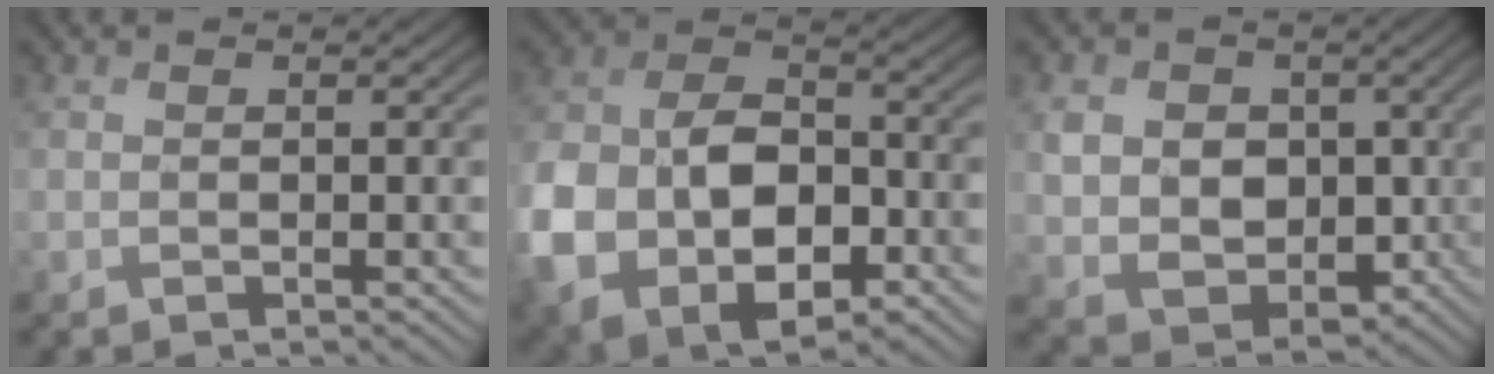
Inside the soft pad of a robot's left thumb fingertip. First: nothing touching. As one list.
[{"total": 15.2, "force": [-4.9, 10.3, 10.0], "torque": [-0.250, -0.051, -0.081]}, {"total": 8.2, "force": [0.4, 6.7, 4.7], "torque": [-0.108, -0.013, 0.001]}]